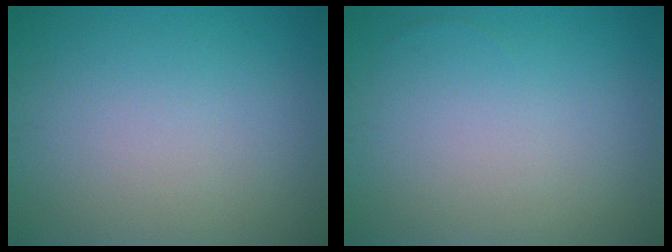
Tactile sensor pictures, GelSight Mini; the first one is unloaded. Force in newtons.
{"total": 0.0}